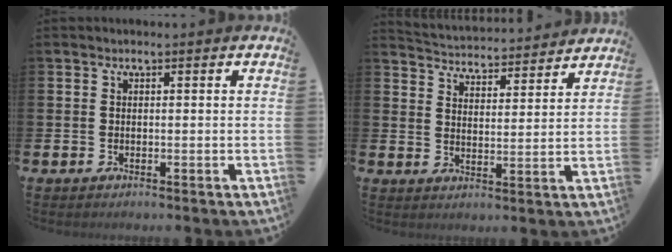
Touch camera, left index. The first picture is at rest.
{"total": 4.5, "force": [4.5, 0.6, -0.2], "torque": [-0.012, -0.042, 0.075]}